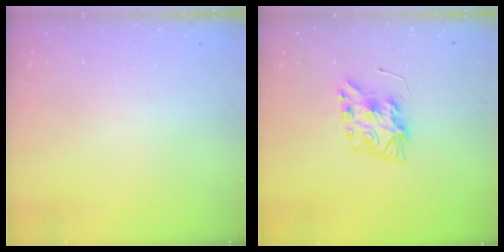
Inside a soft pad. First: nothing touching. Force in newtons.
{"total": 7.7, "press": 7.7, "slide": 0.3}